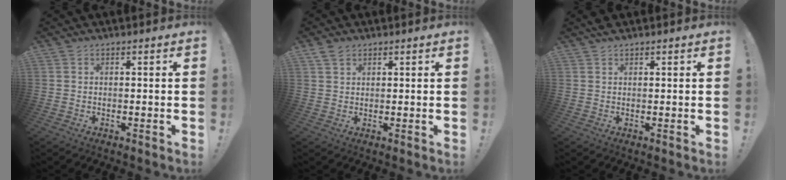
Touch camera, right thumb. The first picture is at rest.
{"total": 2.8, "force": [1.9, 1.6, 1.2], "torque": [-0.013, -0.007, 0.035]}
{"total": 0.7, "force": [0.6, 0.2, 0.3], "torque": [-0.008, 0.003, 0.011]}